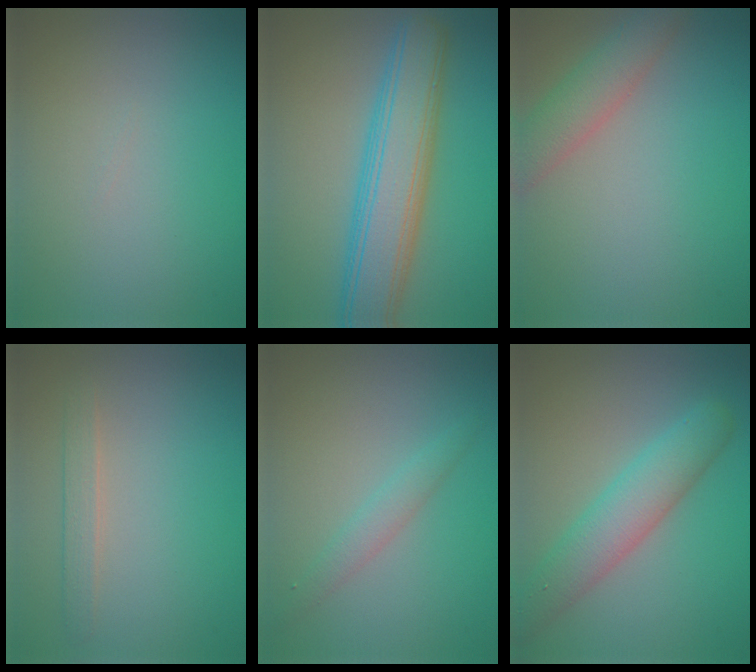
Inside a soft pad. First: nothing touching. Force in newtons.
{"total": 7.6, "press": 7.6, "slide": 0.2}
{"total": 3.6, "press": 3.6, "slide": 0.1}
{"total": 1.5, "press": 1.5, "slide": 0.1}
{"total": 1.7, "press": 1.7, "slide": 0.0}
{"total": 4.9, "press": 4.9, "slide": 0.1}